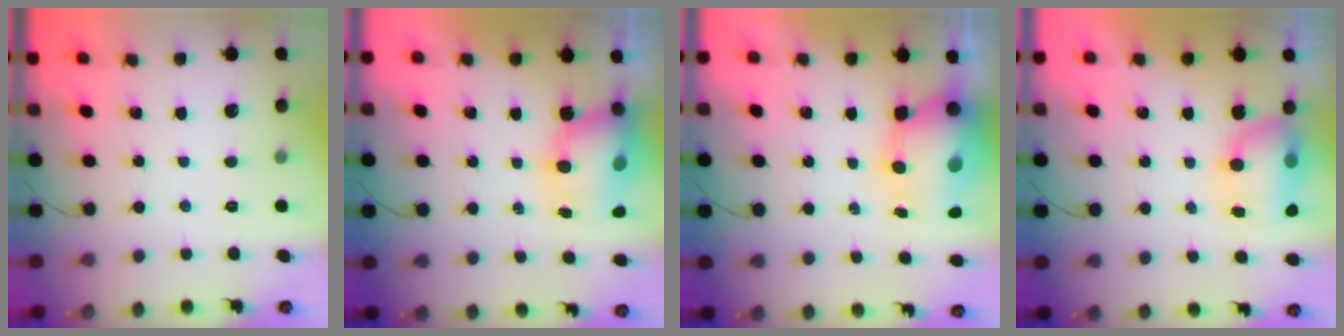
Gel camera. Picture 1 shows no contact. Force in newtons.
{"total": 10.2, "press": 10.0, "slide": 2.0}
{"total": 9.8, "press": 9.5, "slide": 2.6}
{"total": 11.9, "press": 9.3, "slide": 7.4}